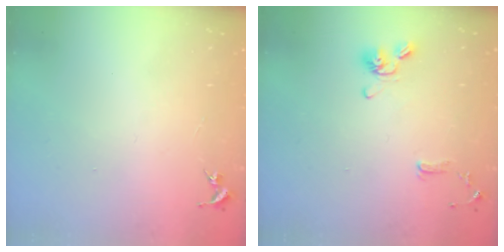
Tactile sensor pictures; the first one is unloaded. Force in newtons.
{"total": 10.8, "press": 10.6, "slide": 1.9}